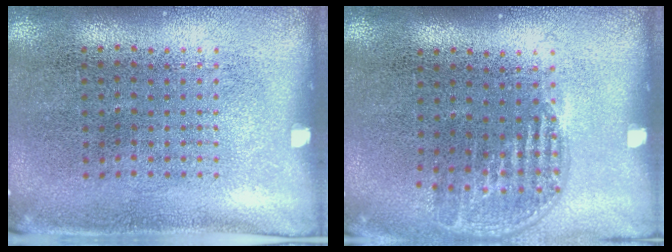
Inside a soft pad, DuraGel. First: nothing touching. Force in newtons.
{"total": 1.1, "press": 1.0, "slide": 0.6}